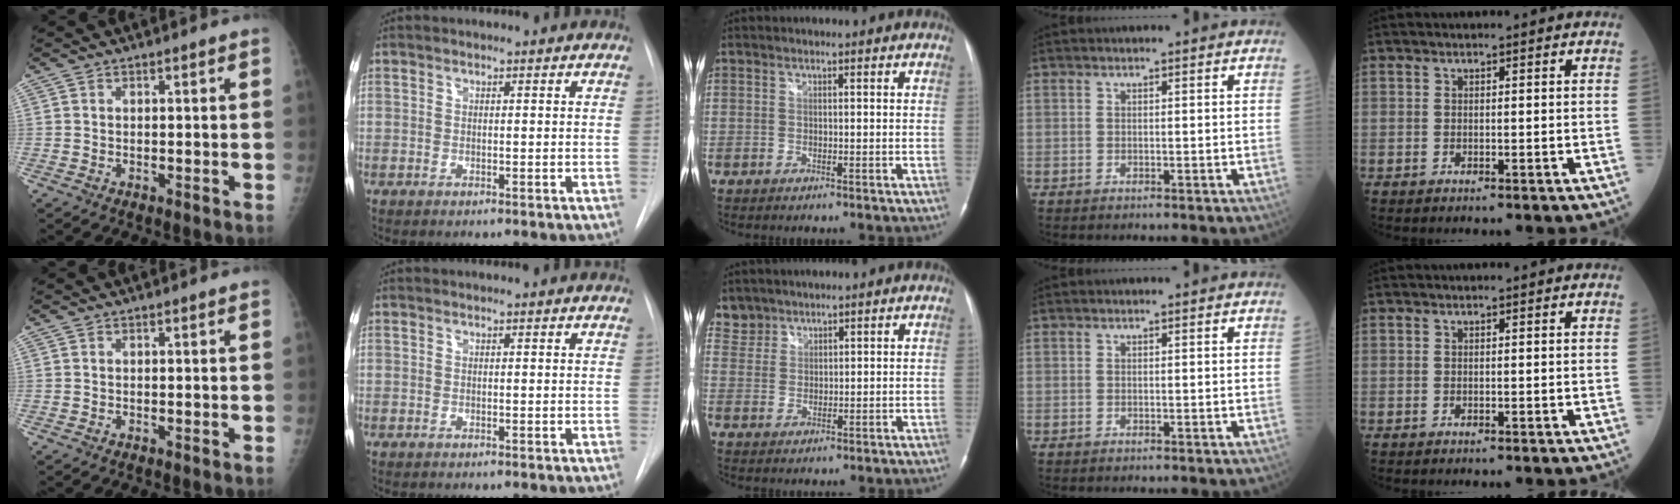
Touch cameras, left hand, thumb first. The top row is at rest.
{"middle": {"total": 3.5, "force": [2.9, 1.9, -0.6], "torque": [0.021, 0.007, 0.056]}}